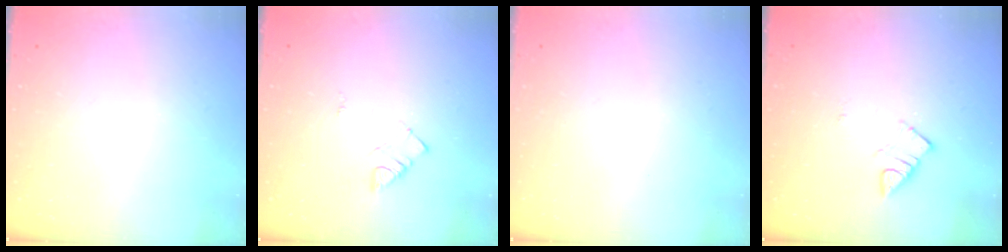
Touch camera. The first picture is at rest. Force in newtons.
{"total": 3.9, "press": 3.9, "slide": 0.5}
{"total": 1.7, "press": 1.6, "slide": 0.1}
{"total": 2.8, "press": 2.7, "slide": 0.3}